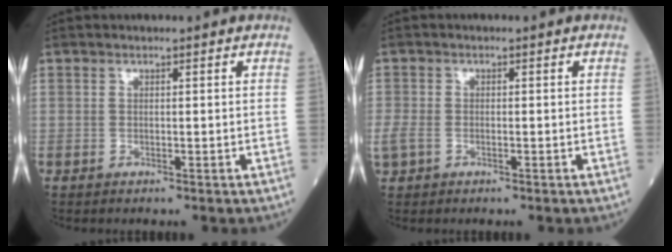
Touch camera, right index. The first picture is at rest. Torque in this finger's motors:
{"motor_torque": [0.29, -0.21, 0.17, 0.03]}